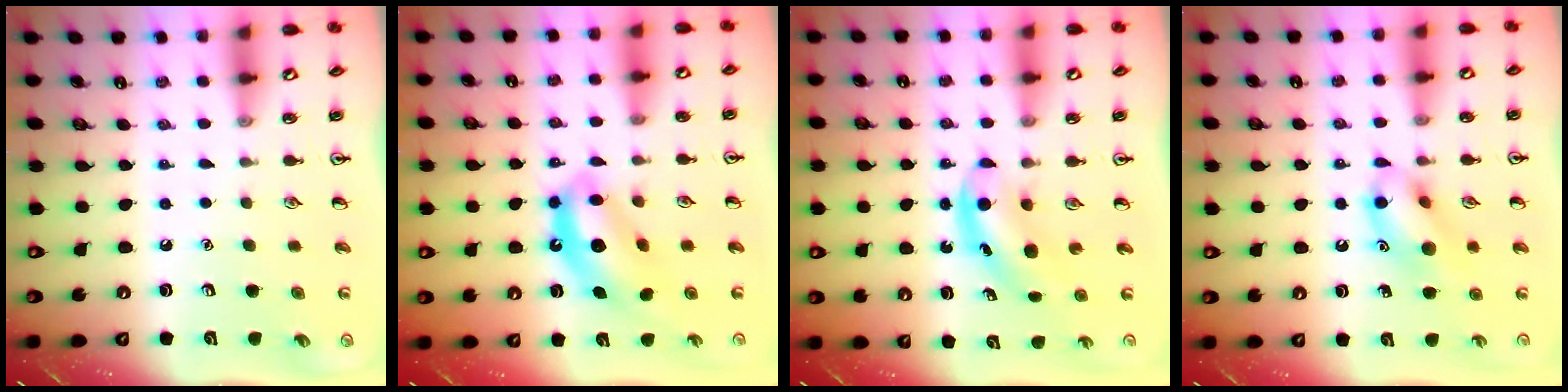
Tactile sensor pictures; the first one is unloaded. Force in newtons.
{"total": 10.0, "press": 9.5, "slide": 3.1}
{"total": 5.1, "press": 5.0, "slide": 0.9}
{"total": 12.6, "press": 12.5, "slide": 1.6}